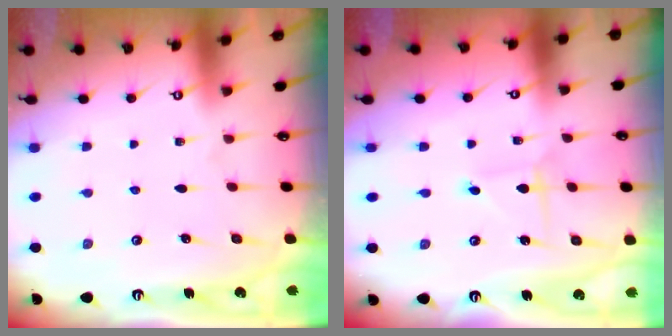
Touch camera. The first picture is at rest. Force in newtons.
{"total": 2.2, "press": 2.1, "slide": 0.3}